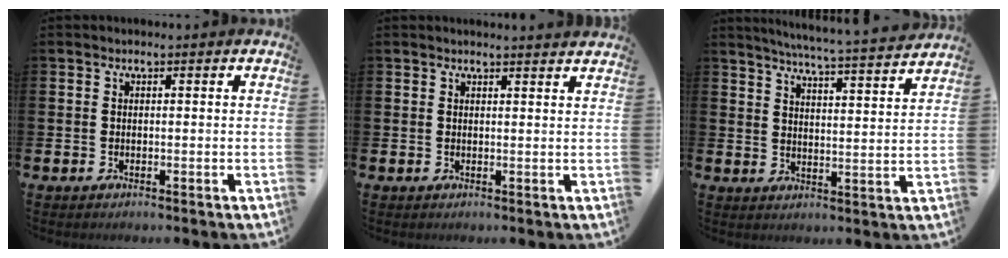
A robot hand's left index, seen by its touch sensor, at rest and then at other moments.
{"total": 1.5, "force": [1.5, -0.1, -0.1], "torque": [0.009, -0.011, 0.026]}
{"total": 5.7, "force": [5.5, -0.8, 1.5], "torque": [-0.044, -0.044, 0.092]}